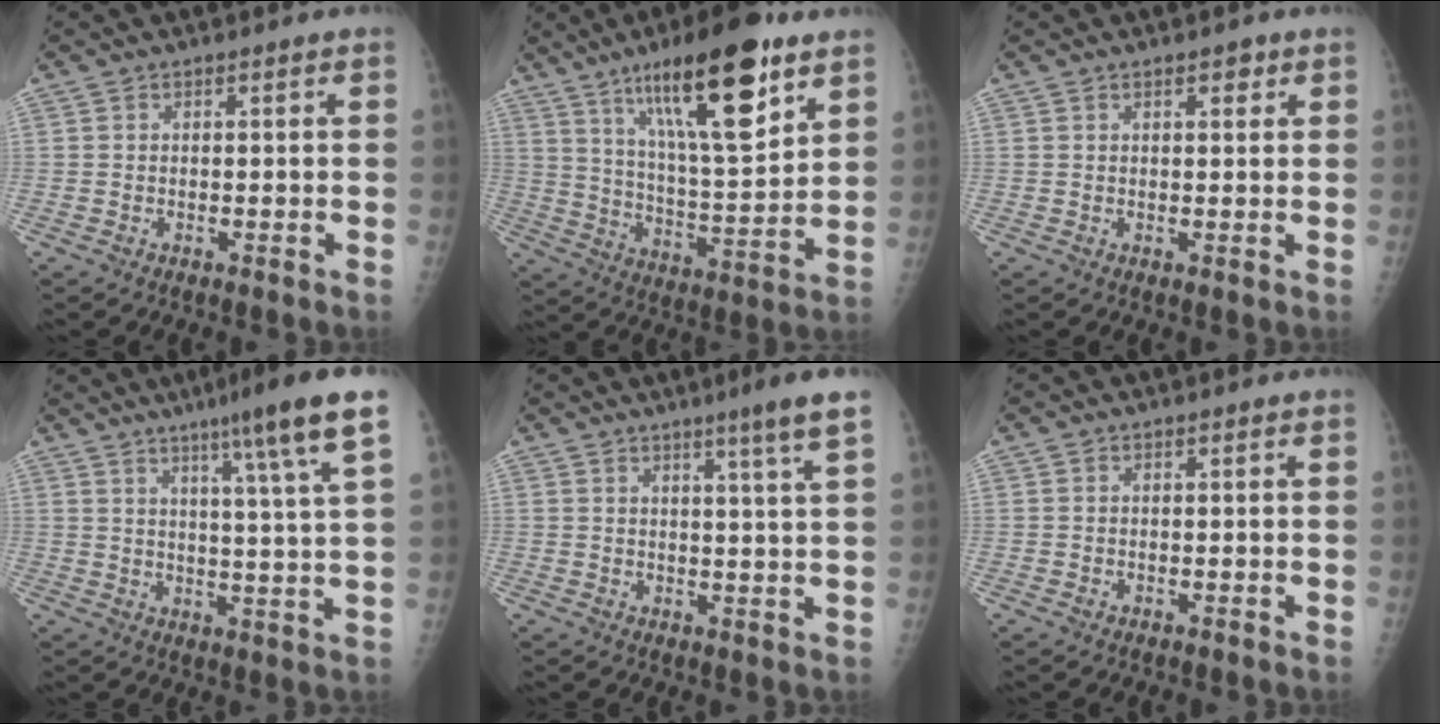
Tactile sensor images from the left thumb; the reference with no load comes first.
{"total": 21.5, "force": [11.9, 5.6, 17.0], "torque": [-0.251, -0.051, 0.202]}
{"total": 2.1, "force": [1.1, 1.1, 1.4], "torque": [-0.007, -0.003, 0.014]}
{"total": 13.4, "force": [7.8, -0.2, 10.9], "torque": [-0.159, -0.028, 0.104]}
{"total": 6.6, "force": [4.1, -1.1, 5.1], "torque": [-0.074, -0.024, 0.057]}
{"total": 0.6, "force": [-0.1, 0.5, 0.1], "torque": [0.000, 0.002, -0.003]}